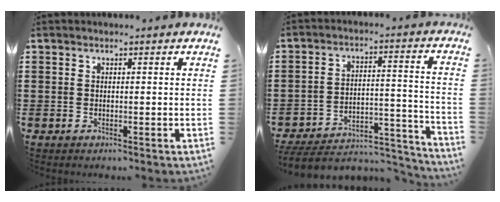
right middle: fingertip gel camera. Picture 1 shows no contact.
{"total": 5.4, "force": [-4.8, 1.2, 2.0], "torque": [-0.038, -0.002, -0.097]}